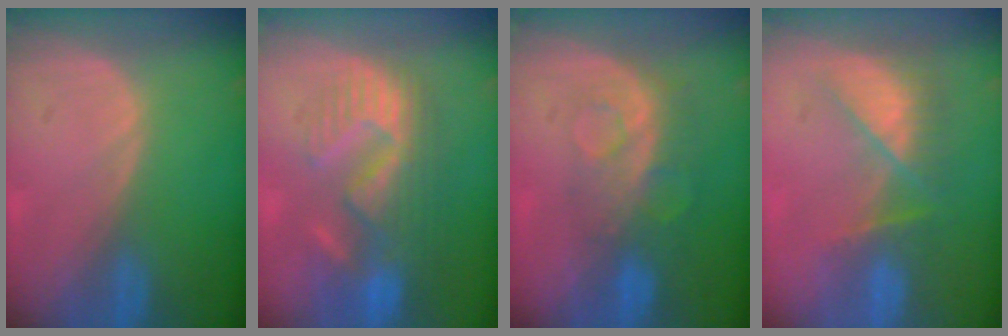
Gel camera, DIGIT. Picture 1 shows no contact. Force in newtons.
{"total": 10.9, "press": 9.8, "slide": 4.9}
{"total": 8.4, "press": 7.0, "slide": 4.5}
{"total": 8.2, "press": 7.0, "slide": 4.3}